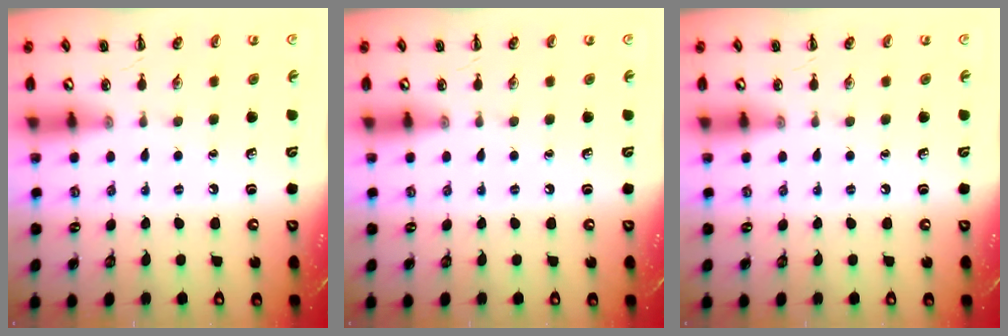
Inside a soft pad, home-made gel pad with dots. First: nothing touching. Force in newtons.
{"total": 0.0}
{"total": 0.0}